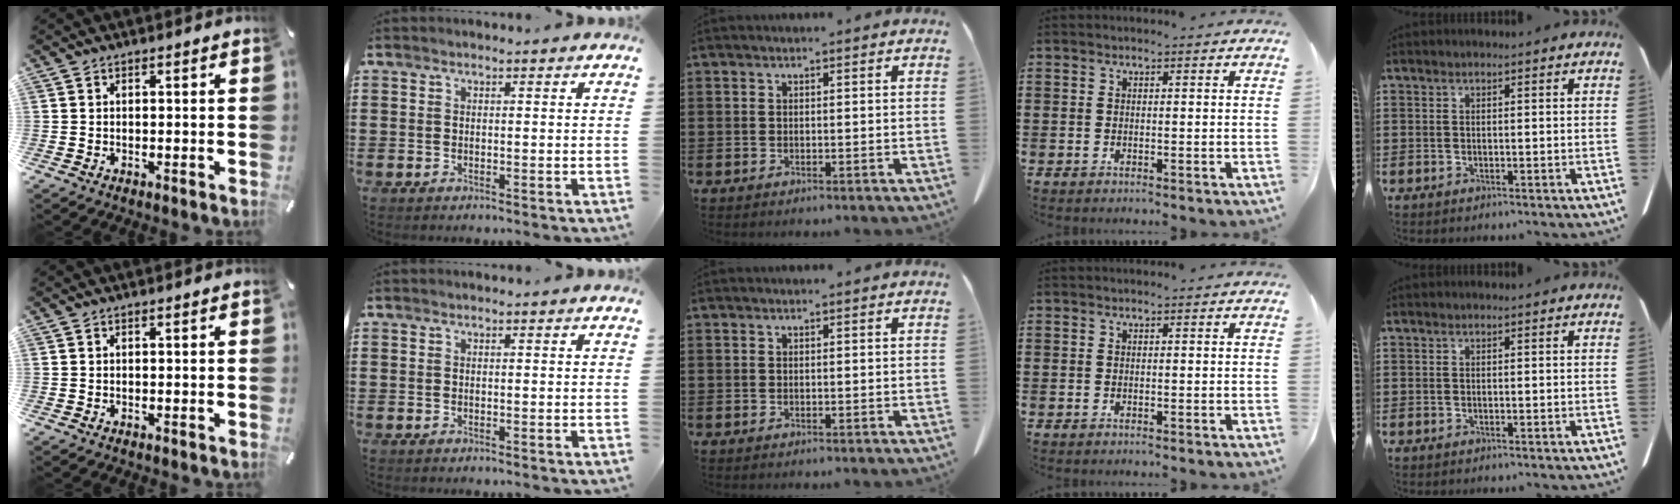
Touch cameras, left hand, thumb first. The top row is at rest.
{}